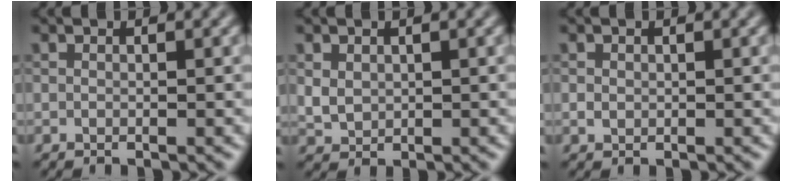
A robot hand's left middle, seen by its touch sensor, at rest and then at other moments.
{"total": 1.8, "force": [0.5, 1.4, 0.9], "torque": [-0.021, -0.002, 0.012]}
{"total": 0.7, "force": [0.1, 0.6, 0.3], "torque": [-0.005, -0.002, 0.001]}